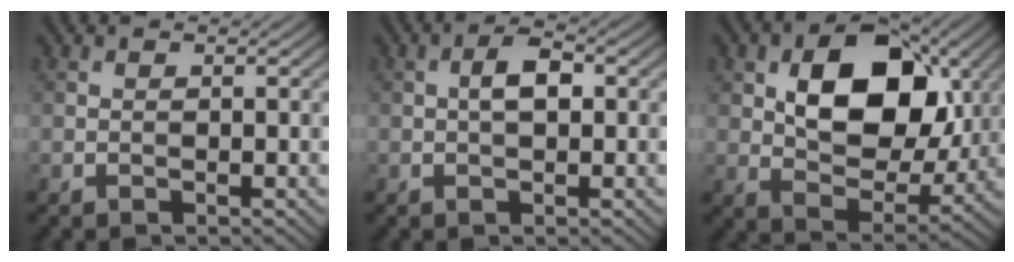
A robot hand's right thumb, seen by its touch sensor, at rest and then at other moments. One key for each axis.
{"total": 3.2, "fx": 0.3, "fy": 1.5, "fz": 2.8, "tx": -0.050, "ty": 0.007, "tz": 0.000}
{"total": 13.0, "fx": 3.3, "fy": 8.3, "fz": 9.4, "tx": -0.160, "ty": -0.002, "tz": 0.052}